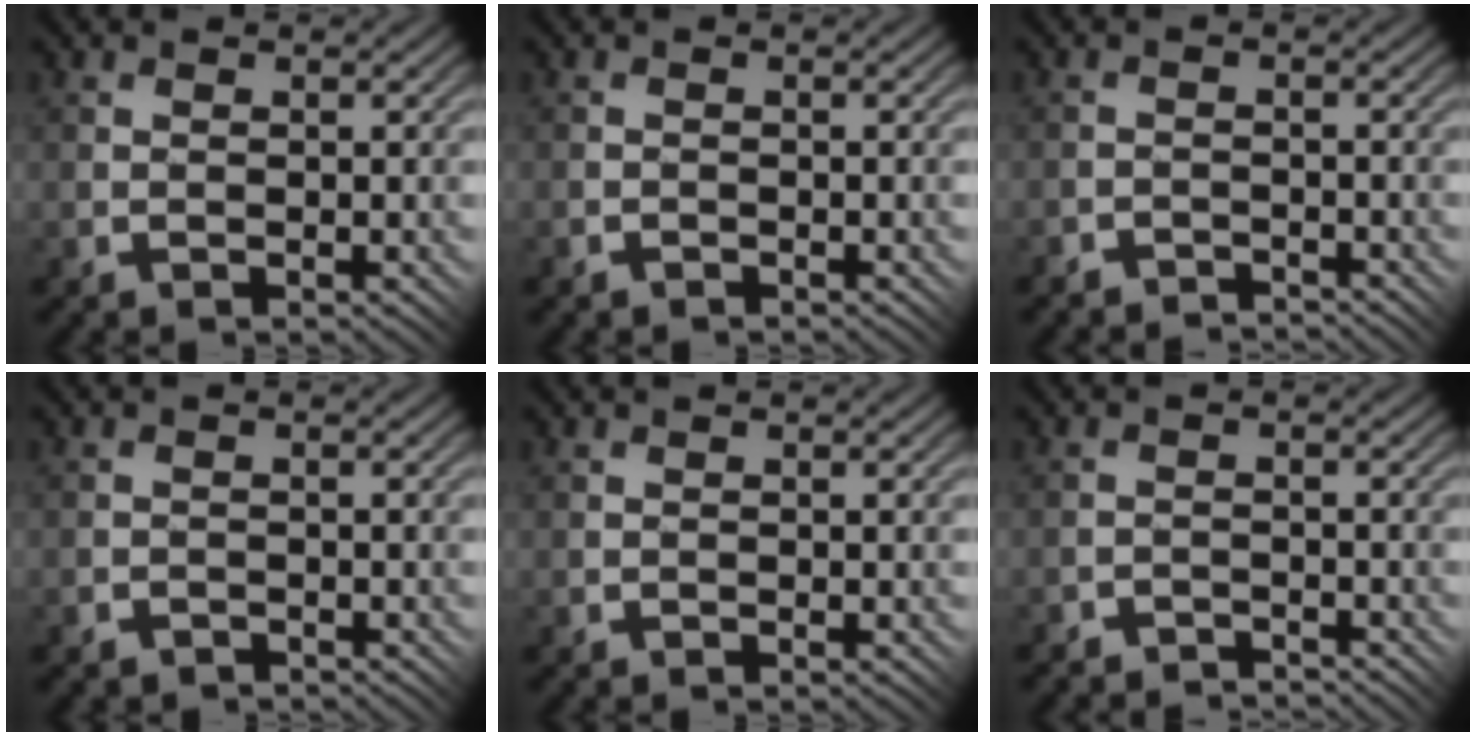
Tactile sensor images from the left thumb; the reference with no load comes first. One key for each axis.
{"total": 0.7, "fx": -0.6, "fy": 0.1, "fz": -0.3, "tx": 0.011, "ty": 0.000, "tz": -0.016}
{"total": 2.0, "fx": -1.8, "fy": -0.3, "fz": -0.7, "tx": 0.021, "ty": 0.010, "tz": -0.041}
{"total": 1.0, "fx": -0.9, "fy": 0.3, "fz": -0.3, "tx": 0.012, "ty": 0.002, "tz": -0.018}
{"total": 0.0}
{"total": 2.0, "fx": -1.8, "fy": -0.4, "fz": -0.8, "tx": 0.023, "ty": 0.011, "tz": -0.041}